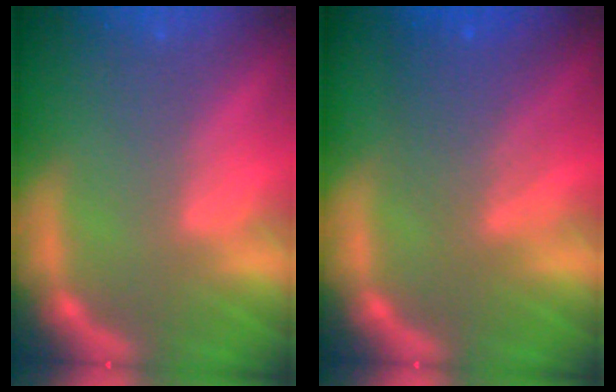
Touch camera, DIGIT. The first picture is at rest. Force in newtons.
{"total": 4.6}